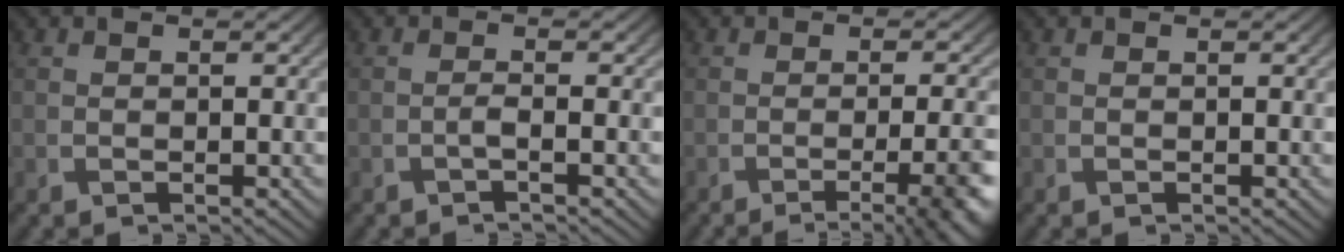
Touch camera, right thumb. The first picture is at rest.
{"total": 1.1, "force": [-0.6, 0.1, 0.9], "torque": [-0.018, 0.006, -0.015]}
{"total": 9.0, "force": [-4.0, 2.6, 7.6], "torque": [-0.085, -0.002, -0.048]}
{"total": 0.0}